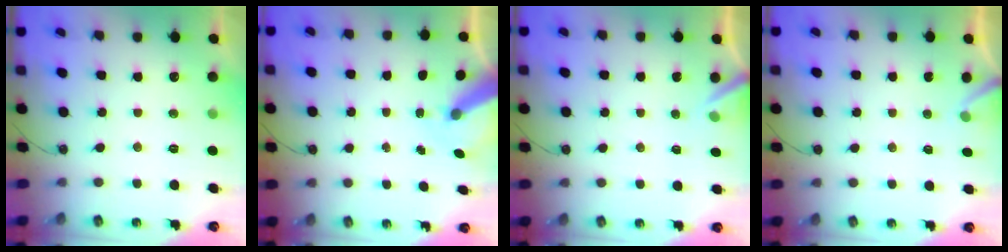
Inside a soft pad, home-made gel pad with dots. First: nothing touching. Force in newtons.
{"total": 7.4, "press": 7.4, "slide": 0.8}
{"total": 5.1, "press": 5.1, "slide": 0.3}
{"total": 3.0, "press": 3.0, "slide": 0.2}